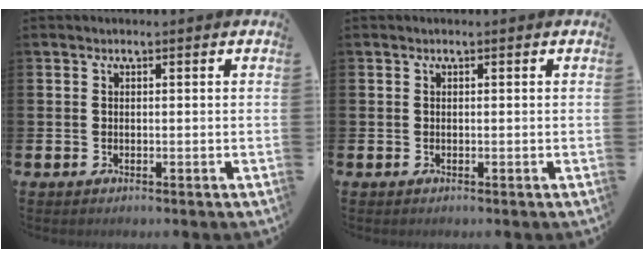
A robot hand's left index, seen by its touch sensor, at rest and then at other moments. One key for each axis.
{"total": 0.0}